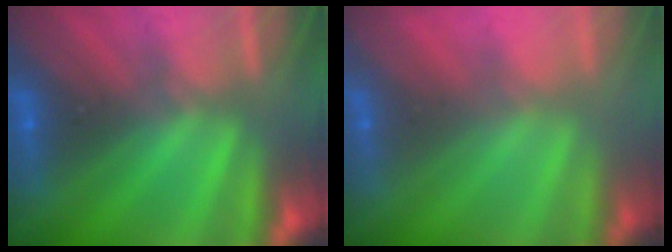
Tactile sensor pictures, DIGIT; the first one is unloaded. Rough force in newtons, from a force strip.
{"total": 2.1}